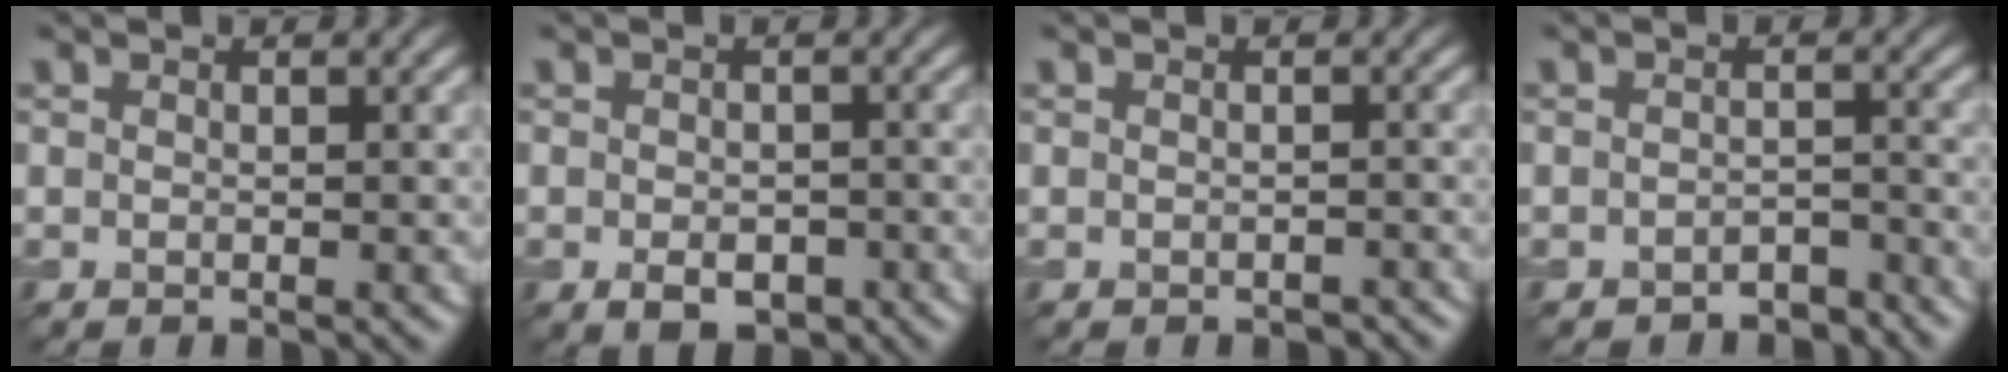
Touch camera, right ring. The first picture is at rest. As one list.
[{"total": 3.2, "force": [-1.4, 2.0, 2.1], "torque": [-0.032, -0.010, -0.021]}, {"total": 0.9, "force": [-0.7, 0.4, 0.3], "torque": [-0.004, -0.005, -0.008]}, {"total": 2.9, "force": [-2.6, 1.1, 0.7], "torque": [-0.004, 0.003, -0.037]}]